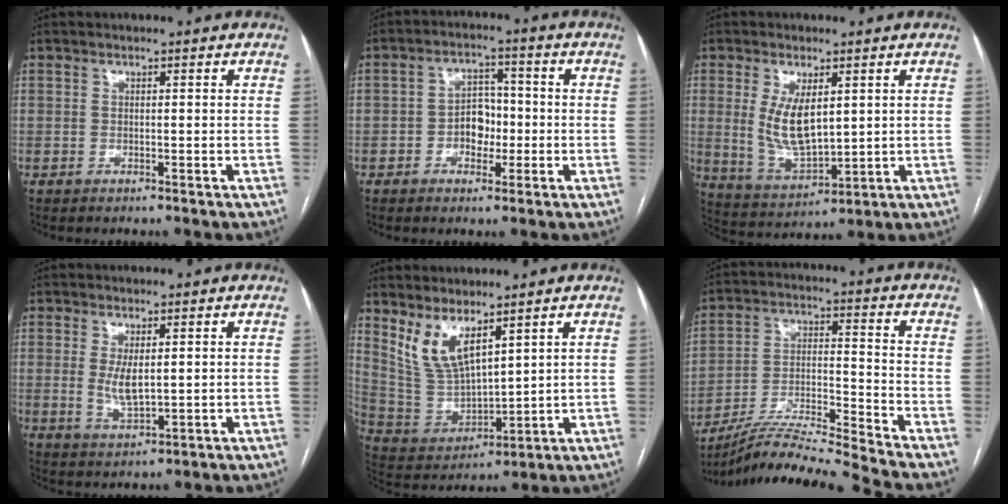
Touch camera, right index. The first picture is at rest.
{"total": 5.3, "force": [-1.2, 3.6, 3.6], "torque": [-0.060, 0.016, -0.022]}
{"total": 8.9, "force": [1.9, 3.7, 7.8], "torque": [-0.162, -0.007, 0.048]}
{"total": 4.4, "force": [0.6, 1.5, 4.1], "torque": [-0.083, -0.011, 0.018]}
{"total": 9.0, "force": [6.1, 3.1, 5.9], "torque": [-0.125, -0.008, 0.145]}
{"total": 14.8, "force": [-13.7, -3.1, 4.8], "torque": [-0.083, 0.004, -0.242]}